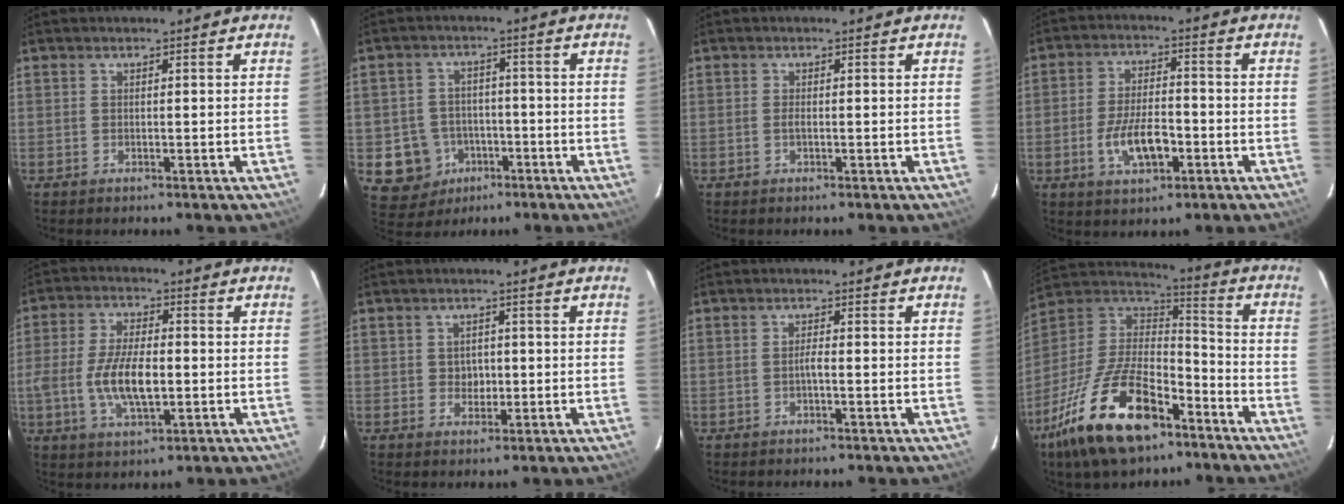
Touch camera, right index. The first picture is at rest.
{"total": 9.2, "force": [-3.5, 8.4, 1.7], "torque": [-0.063, 0.025, -0.037]}
{"total": 0.8, "force": [-0.2, 0.2, 0.7], "torque": [-0.015, -0.001, -0.004]}
{"total": 9.1, "force": [-3.2, 4.1, 7.5], "torque": [-0.151, -0.001, -0.051]}
{"total": 10.7, "force": [-2.0, 4.5, 9.5], "torque": [-0.192, -0.001, -0.035]}
{"total": 2.8, "force": [-0.2, 2.5, 1.1], "torque": [-0.017, 0.006, 0.000]}
{"total": 1.3, "force": [-0.5, 0.1, 1.1], "torque": [-0.021, 0.004, -0.012]}
{"total": 24.3, "force": [-14.2, 11.1, 16.2], "torque": [-0.335, -0.019, -0.246]}